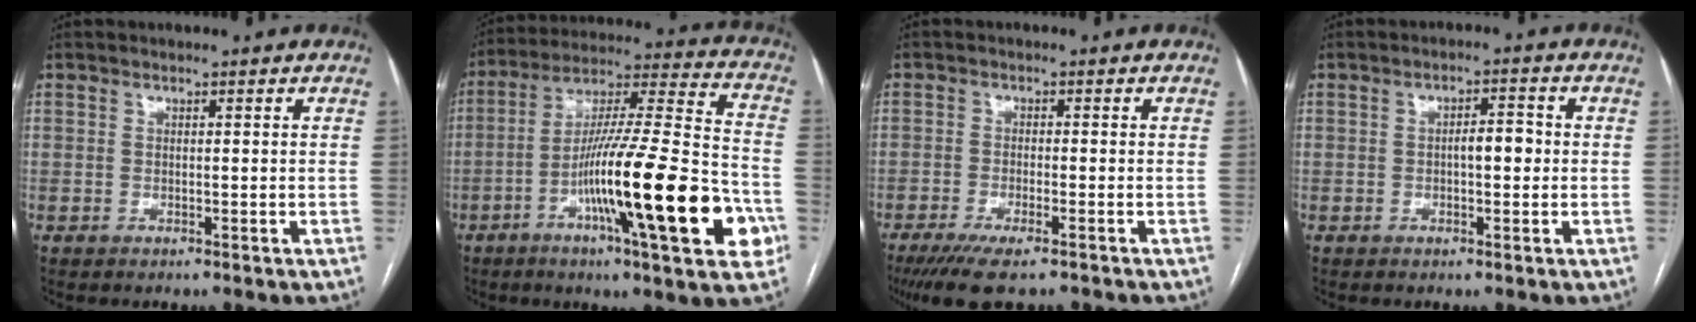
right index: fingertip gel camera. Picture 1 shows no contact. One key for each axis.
{"total": 25.2, "fx": -8.6, "fy": 2.0, "fz": 23.6, "tx": -0.345, "ty": -0.012, "tz": -0.136}
{"total": 8.1, "fx": -5.9, "fy": 1.5, "fz": 5.3, "tx": -0.086, "ty": -0.017, "tz": -0.094}
{"total": 3.4, "fx": -0.3, "fy": 1.2, "fz": 3.1, "tx": -0.050, "ty": 0.009, "tz": -0.005}